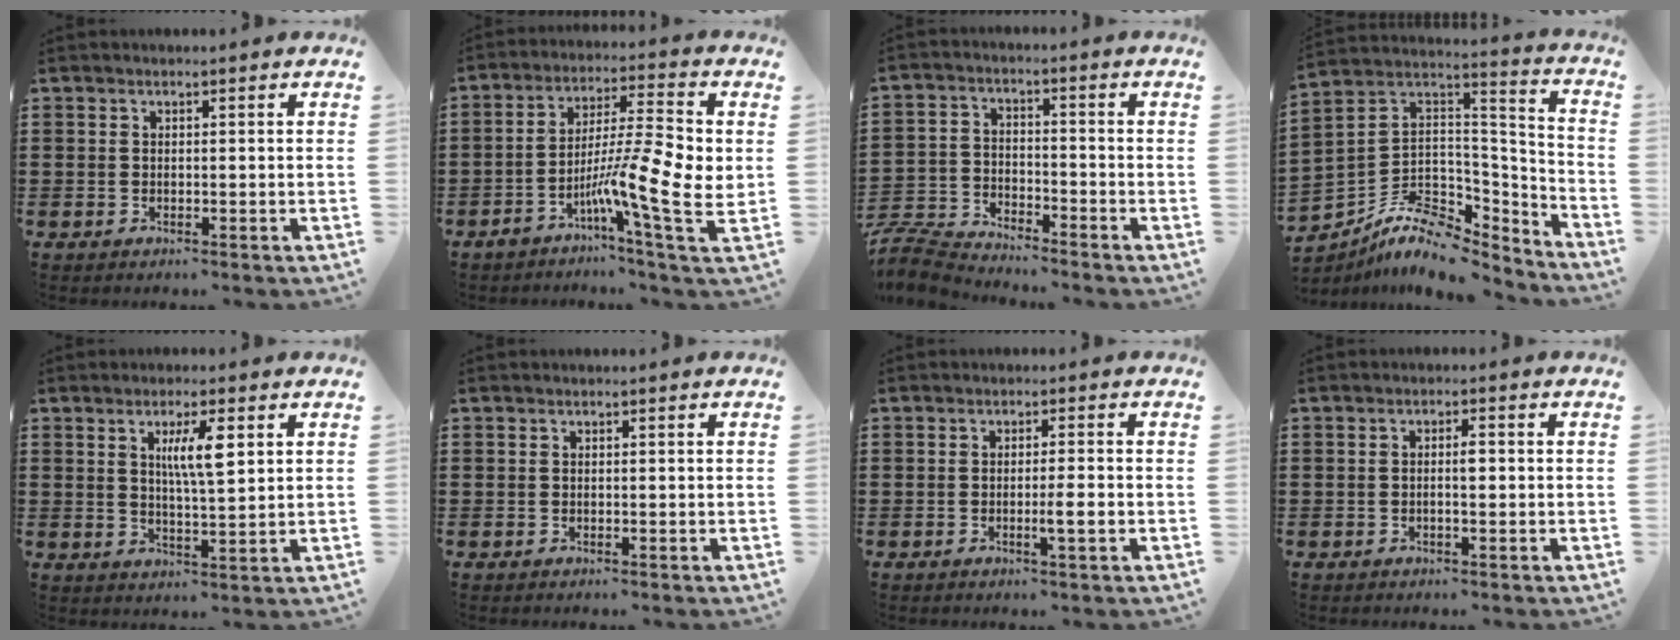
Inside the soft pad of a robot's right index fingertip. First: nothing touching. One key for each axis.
{"total": 11.6, "fx": -2.1, "fy": 1.2, "fz": 11.4, "tx": -0.207, "ty": -0.021, "tz": -0.043}
{"total": 5.7, "fx": -5.7, "fy": 0.7, "fz": 0.7, "tx": -0.036, "ty": 0.002, "tz": -0.120}
{"total": 9.3, "fx": -6.8, "fy": 4.9, "fz": 4.0, "tx": -0.086, "ty": 0.006, "tz": -0.126}
{"total": 5.6, "fx": 2.0, "fy": 1.2, "fz": 5.1, "tx": -0.098, "ty": 0.005, "tz": 0.028}
{"total": 0.0}
{"total": 3.0, "fx": -0.9, "fy": -0.1, "fz": 2.9, "tx": -0.047, "ty": -0.006, "tz": -0.017}
{"total": 2.0, "fx": -0.2, "fy": 0.4, "fz": 1.9, "tx": -0.036, "ty": -0.001, "tz": -0.004}